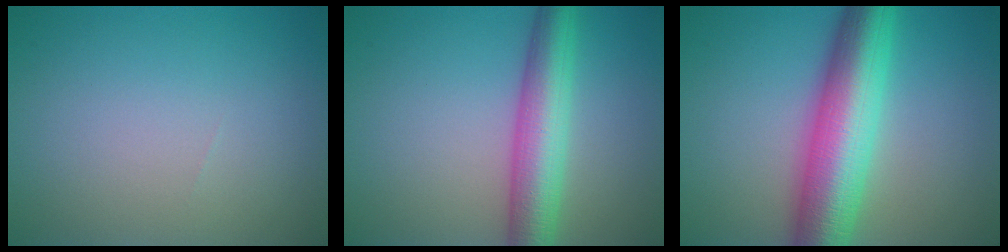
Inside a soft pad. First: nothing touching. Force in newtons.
{"total": 6.4, "press": 6.4, "slide": 0.2}
{"total": 10.0, "press": 10.0, "slide": 0.1}